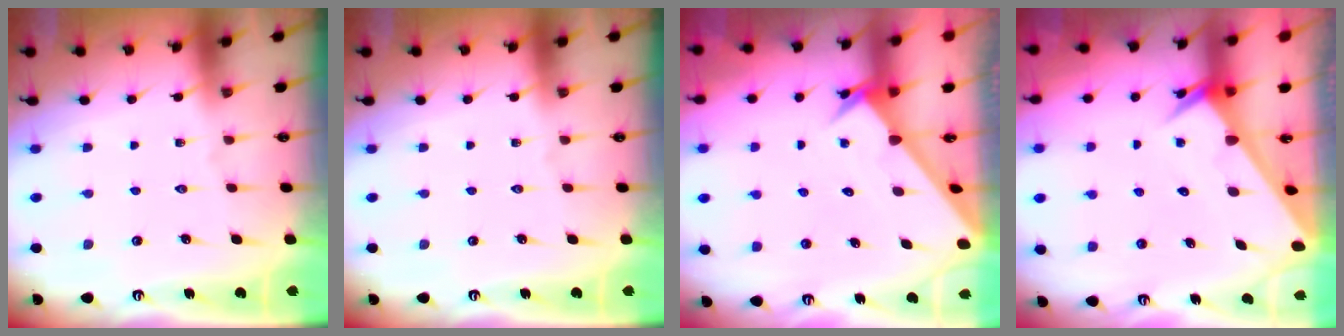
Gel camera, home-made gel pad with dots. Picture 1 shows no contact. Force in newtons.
{"total": 0.0}
{"total": 2.9, "press": 2.9, "slide": 0.1}
{"total": 2.9, "press": 2.9, "slide": 0.0}